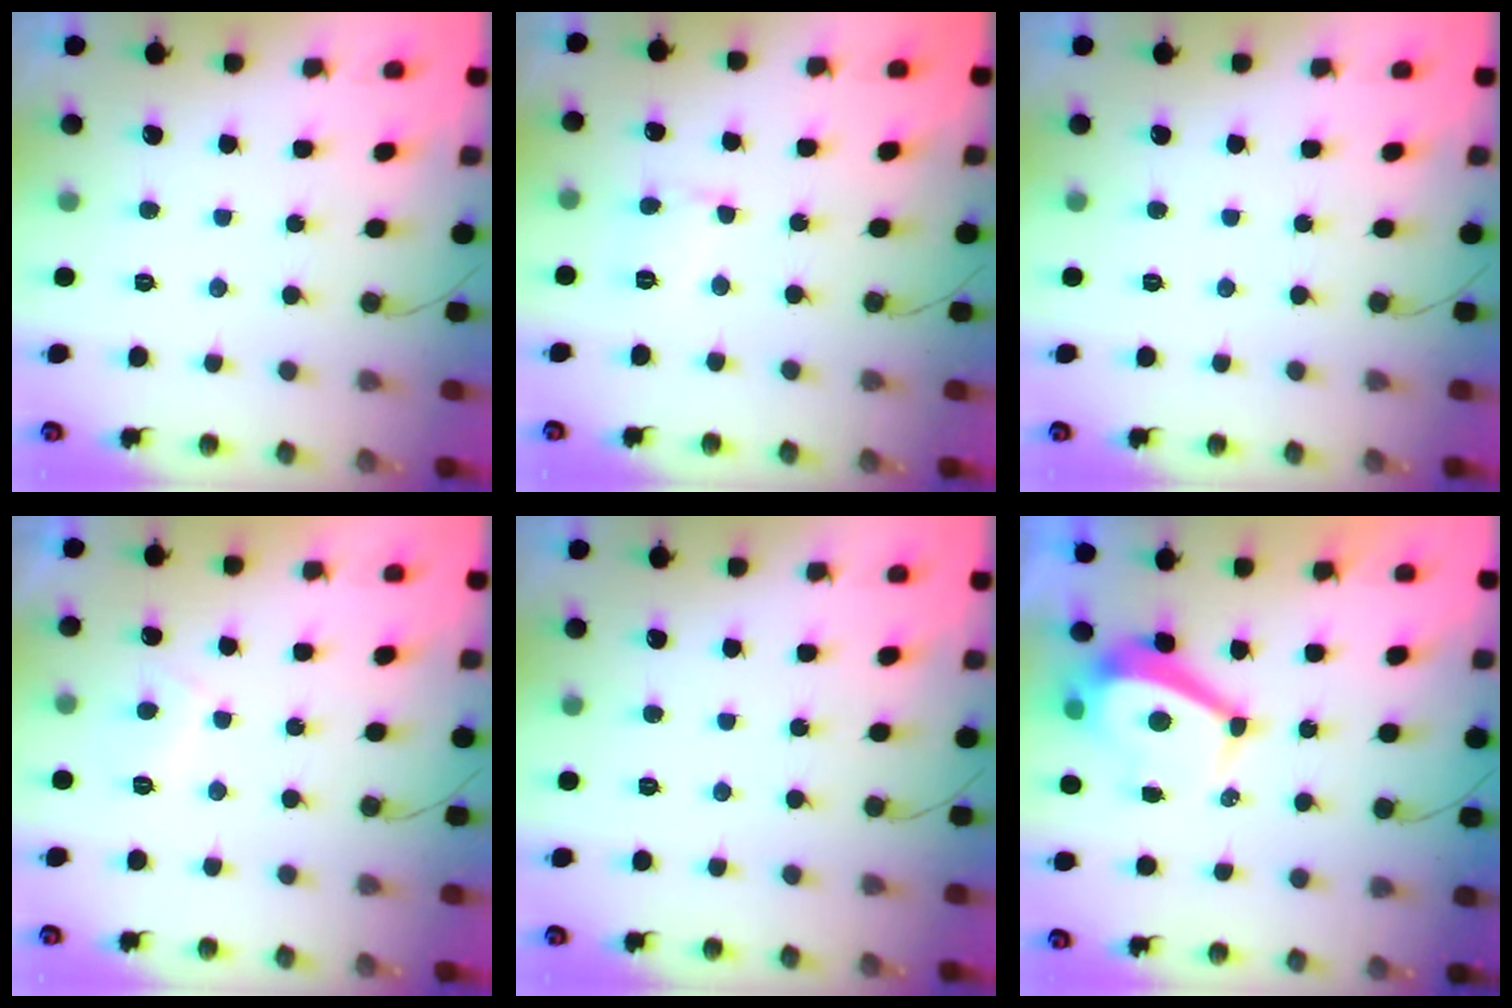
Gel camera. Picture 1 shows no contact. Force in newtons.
{"total": 4.2, "press": 4.2, "slide": 0.3}
{"total": 0.0}
{"total": 2.2, "press": 2.1, "slide": 0.8}
{"total": 0.0}
{"total": 5.6, "press": 5.6, "slide": 0.6}